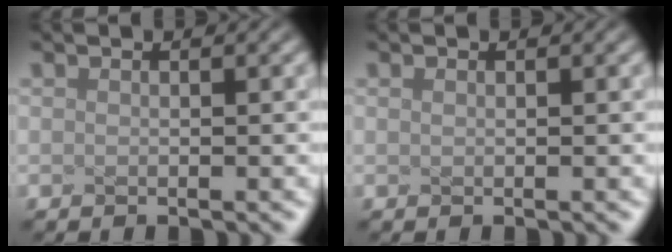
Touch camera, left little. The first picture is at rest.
{"total": 0.0}